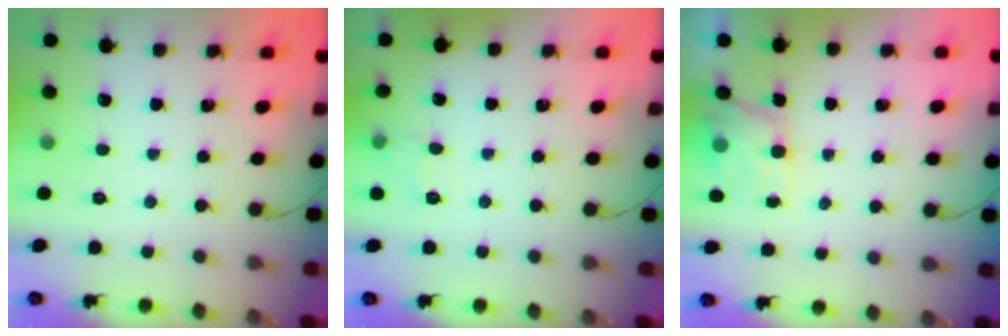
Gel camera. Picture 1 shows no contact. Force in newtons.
{"total": 5.0, "press": 4.7, "slide": 1.8}
{"total": 4.7, "press": 4.5, "slide": 1.1}